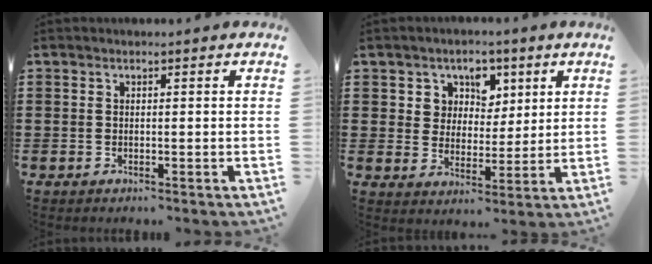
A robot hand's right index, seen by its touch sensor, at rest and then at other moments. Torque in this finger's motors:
{"motor_torque": [0.07, -0.05, 0.20, 0.04]}